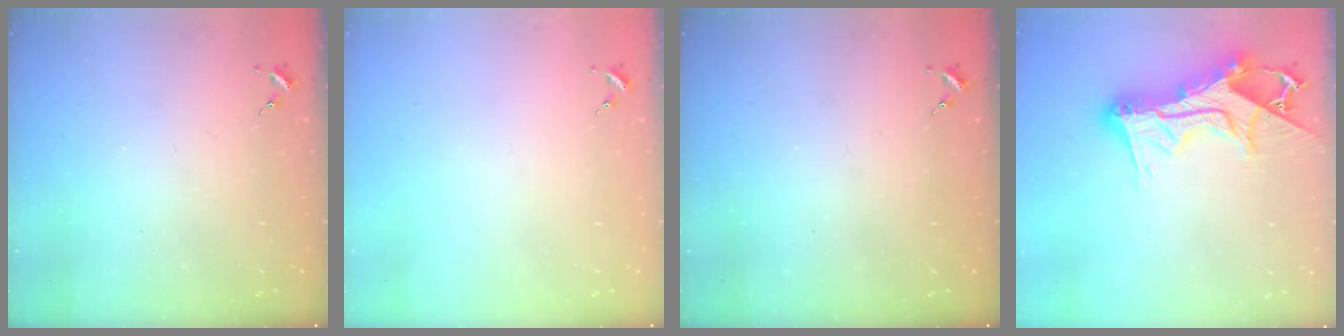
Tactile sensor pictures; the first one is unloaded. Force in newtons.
{"total": 0.0}
{"total": 0.0}
{"total": 19.2, "press": 19.2, "slide": 1.2}